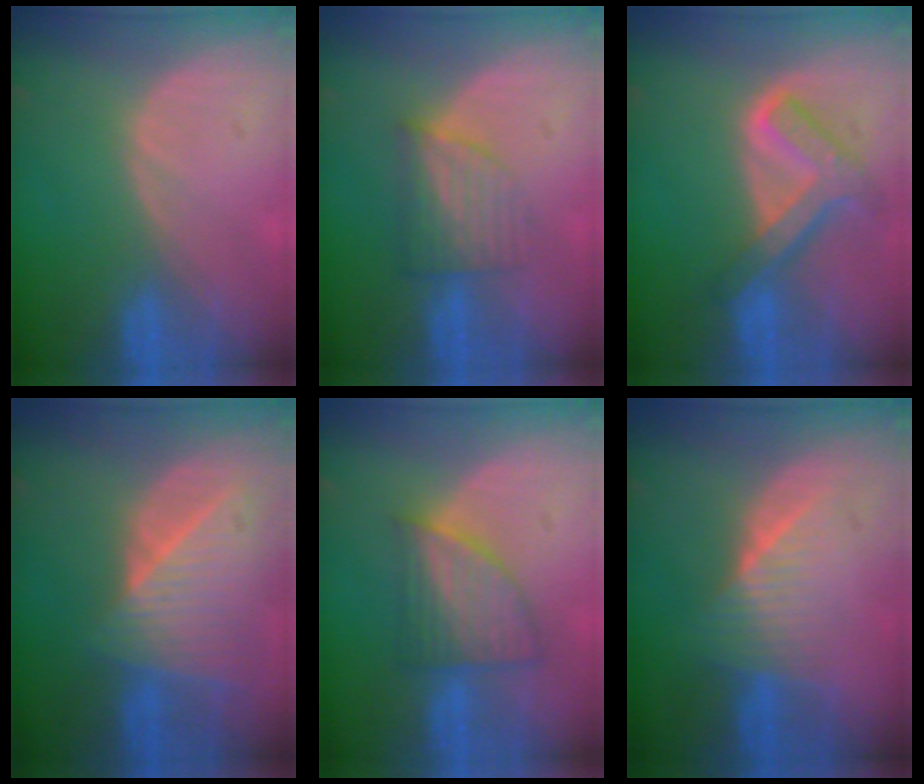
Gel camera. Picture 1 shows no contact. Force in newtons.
{"total": 6.2, "press": 5.5, "slide": 2.9}
{"total": 7.7, "press": 6.5, "slide": 4.2}
{"total": 9.0, "press": 8.1, "slide": 4.1}
{"total": 6.9, "press": 6.5, "slide": 2.5}
{"total": 6.2, "press": 5.8, "slide": 2.1}